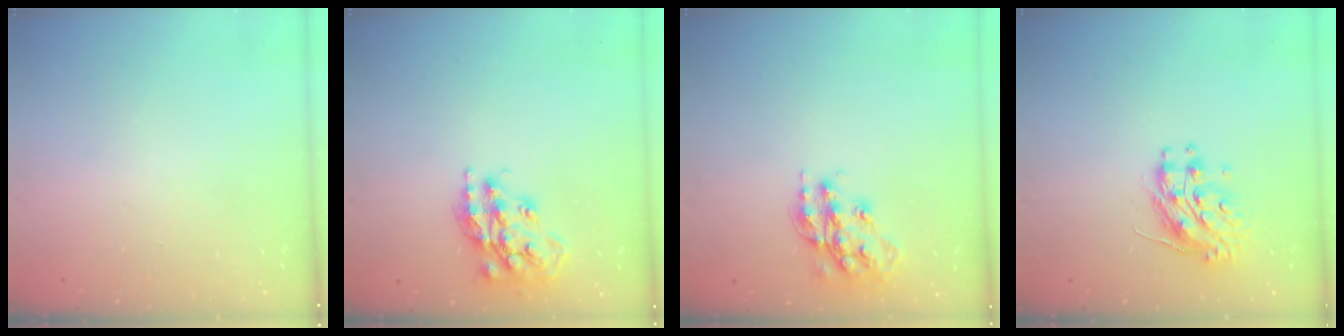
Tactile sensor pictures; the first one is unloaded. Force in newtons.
{"total": 15.7, "press": 15.7, "slide": 1.2}
{"total": 14.6, "press": 14.5, "slide": 0.7}
{"total": 10.2, "press": 10.2, "slide": 0.8}